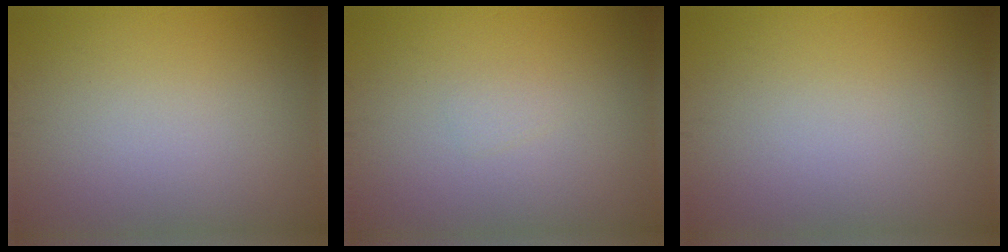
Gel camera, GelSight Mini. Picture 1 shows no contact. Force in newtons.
{"total": 0.6, "press": 0.6, "slide": 0.1}
{"total": 0.0}